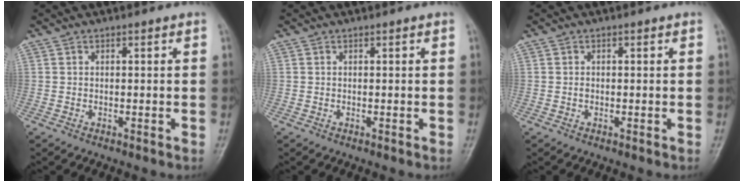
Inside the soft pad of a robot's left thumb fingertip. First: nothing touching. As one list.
[{"total": 0.0}, {"total": 0.5, "force": [-0.1, 0.4, 0.3], "torque": [-0.003, 0.001, -0.003]}]